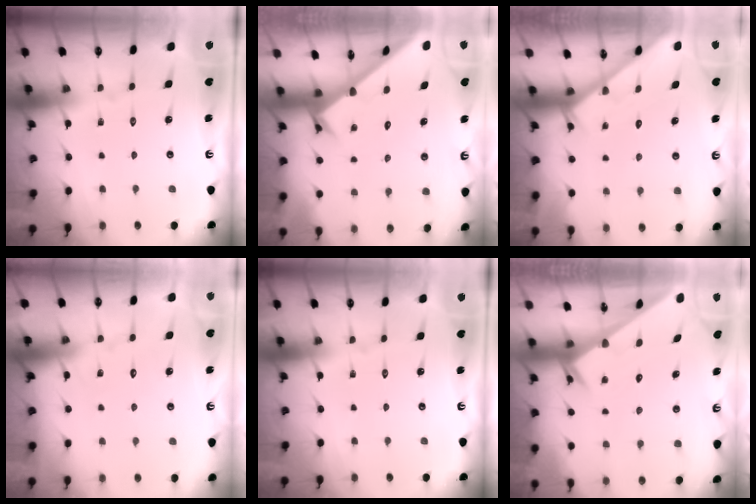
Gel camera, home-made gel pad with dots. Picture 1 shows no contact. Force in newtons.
{"total": 2.6, "press": 2.6, "slide": 0.2}
{"total": 2.0, "press": 2.0, "slide": 0.1}
{"total": 5.0, "press": 5.0, "slide": 0.5}
{"total": 0.0}
{"total": 3.4, "press": 3.4, "slide": 0.3}